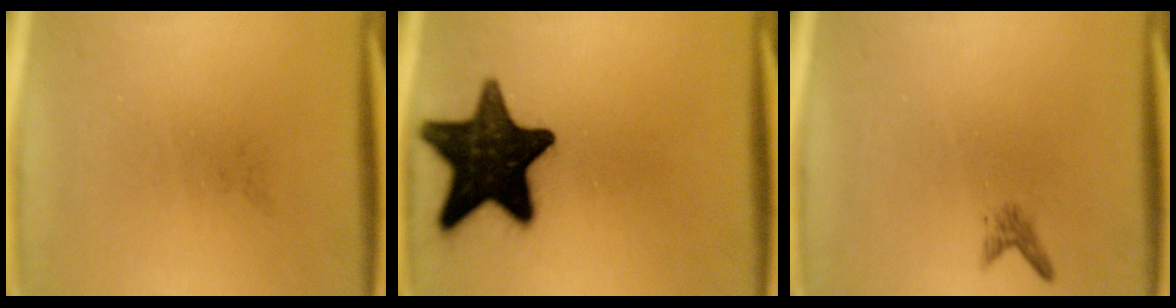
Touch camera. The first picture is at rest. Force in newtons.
{"total": 17.4}
{"total": 1.1}